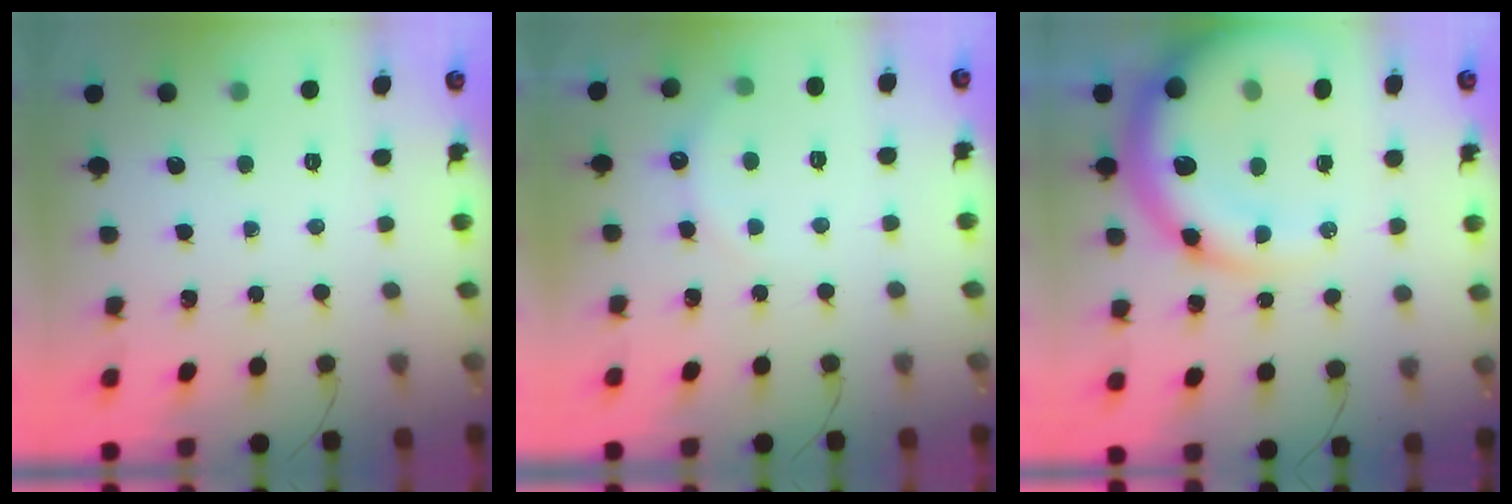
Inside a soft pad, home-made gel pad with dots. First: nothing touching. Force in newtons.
{"total": 6.2, "press": 6.1, "slide": 1.3}
{"total": 22.7, "press": 22.2, "slide": 5.0}